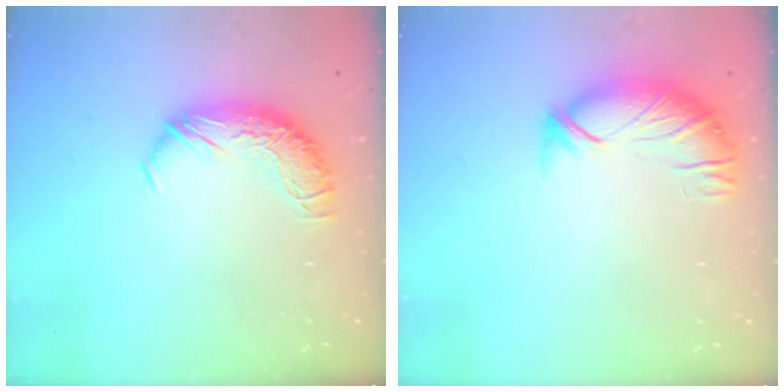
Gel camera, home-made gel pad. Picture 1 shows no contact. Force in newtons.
{"total": 3.5, "press": 2.4, "slide": 2.5}